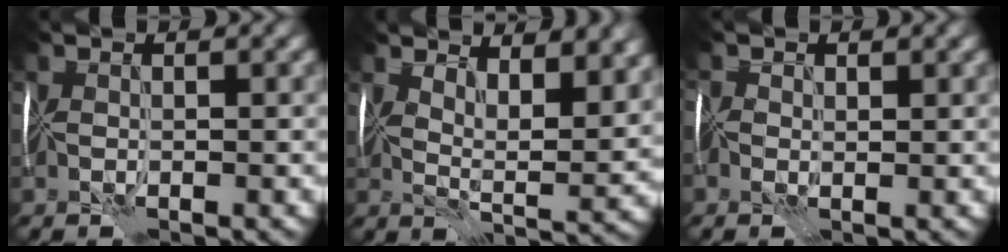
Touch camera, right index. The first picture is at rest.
{"total": 7.5, "force": [5.2, 2.4, 4.8], "torque": [-0.065, 0.000, 0.081]}
{"total": 1.6, "force": [0.3, 1.3, 0.9], "torque": [-0.011, 0.012, -0.006]}